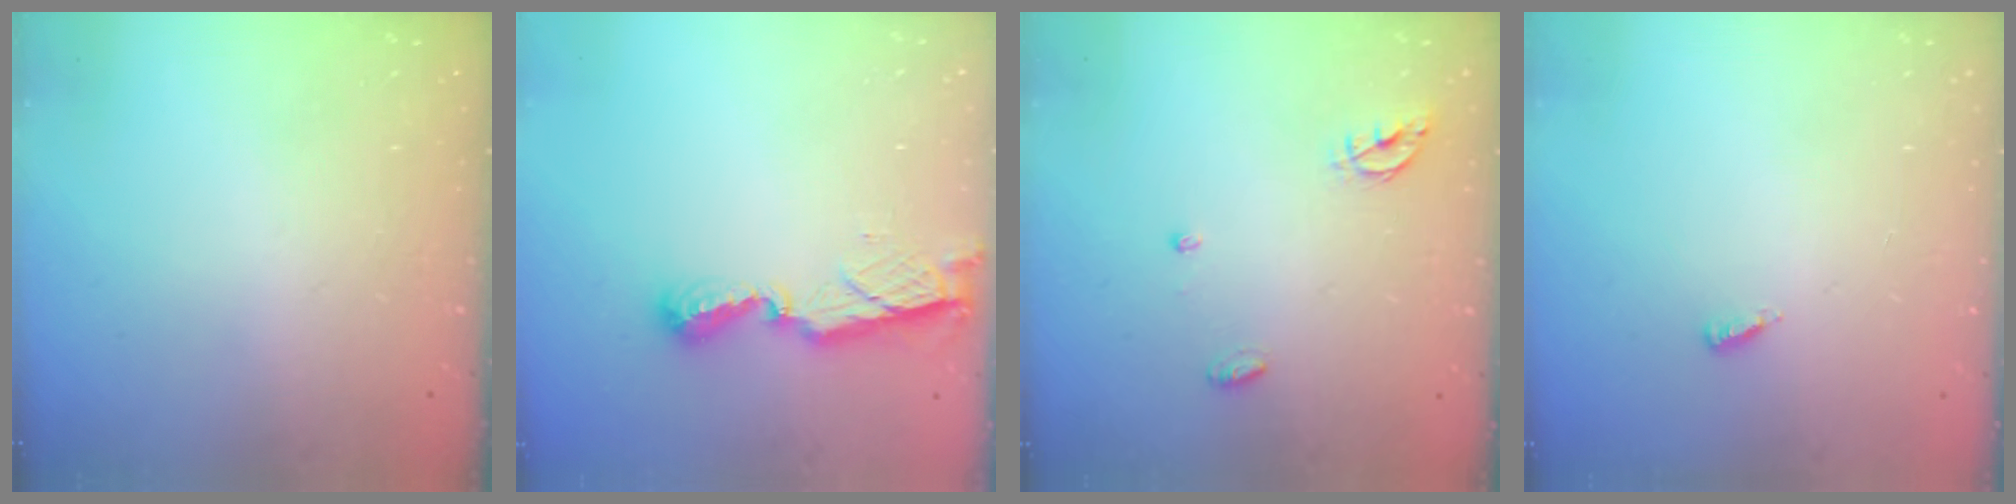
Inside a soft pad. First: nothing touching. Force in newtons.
{"total": 7.9, "press": 7.8, "slide": 0.3}
{"total": 5.1, "press": 5.1, "slide": 0.6}
{"total": 3.2, "press": 3.2, "slide": 0.5}